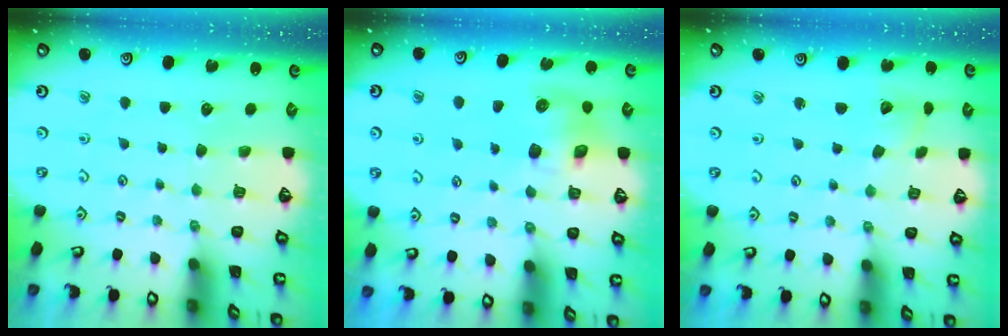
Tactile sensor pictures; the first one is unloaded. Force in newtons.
{"total": 7.5, "press": 7.4, "slide": 1.0}
{"total": 2.3, "press": 2.3, "slide": 0.4}